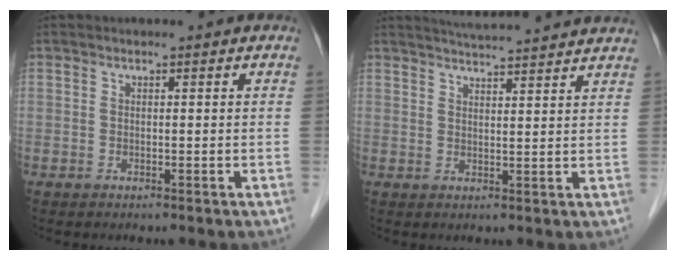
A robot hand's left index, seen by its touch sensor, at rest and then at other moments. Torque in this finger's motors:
{"motor_torque": [0.38, -0.74, 0.02, -0.02]}